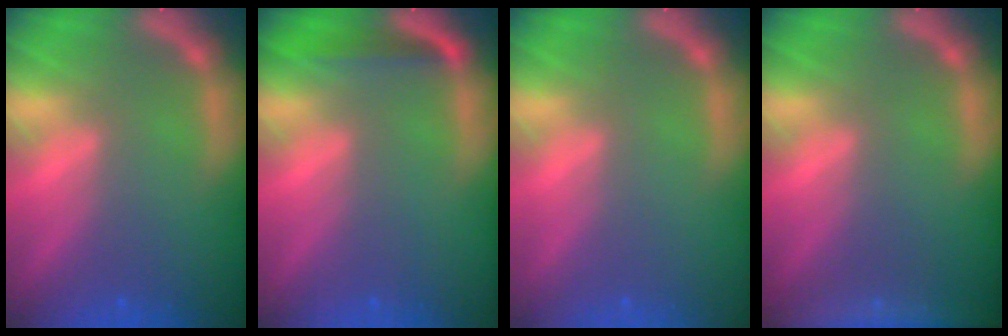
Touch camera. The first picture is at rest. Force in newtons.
{"total": 2.5}
{"total": 0.0}
{"total": 8.0}